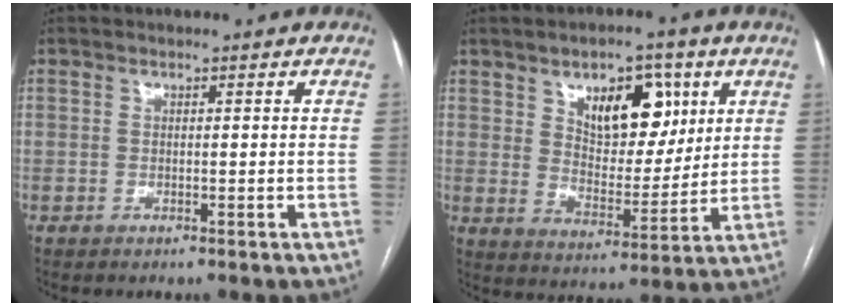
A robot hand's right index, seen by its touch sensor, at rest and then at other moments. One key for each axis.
{"total": 11.4, "fx": 5.2, "fy": 5.8, "fz": 8.4, "tx": -0.123, "ty": 0.009, "tz": 0.091}